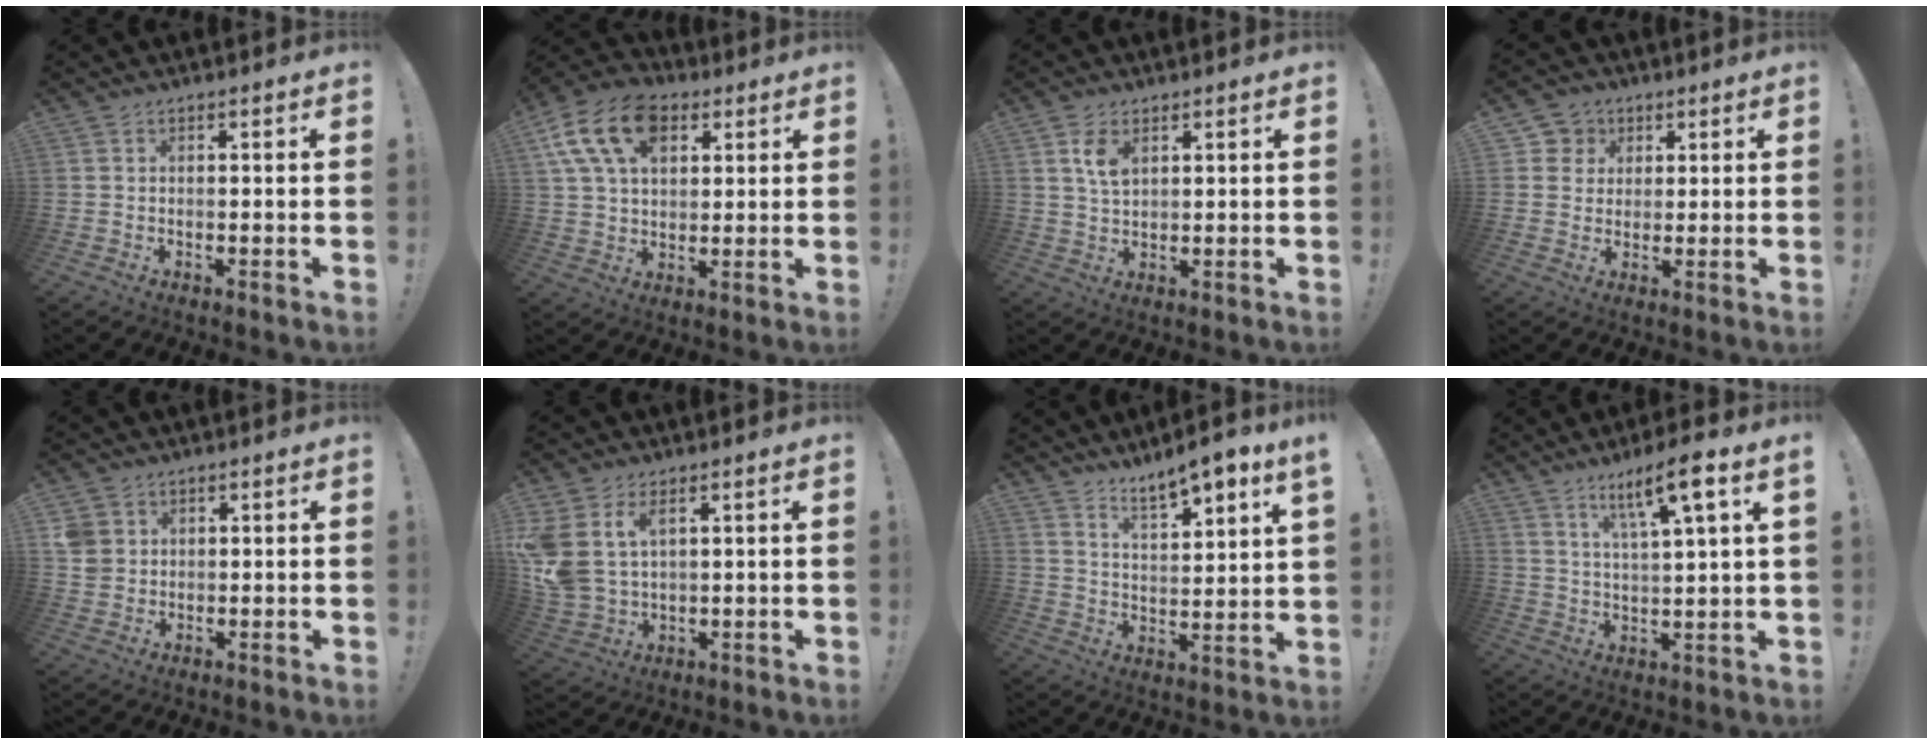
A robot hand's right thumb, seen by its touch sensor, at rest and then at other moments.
{"total": 16.9, "force": [7.0, 11.4, 10.3], "torque": [-0.174, -0.020, 0.134]}
{"total": 5.7, "force": [2.7, 3.1, 3.9], "torque": [-0.059, -0.010, 0.046]}
{"total": 5.8, "force": [1.9, 5.4, 0.7], "torque": [-0.011, -0.013, 0.038]}
{"total": 4.7, "force": [1.7, 4.2, 1.3], "torque": [-0.021, 0.000, 0.036]}
{"total": 9.7, "force": [4.6, 6.2, 5.8], "torque": [-0.129, -0.018, 0.090]}
{"total": 7.8, "force": [6.8, 0.5, 3.6], "torque": [-0.054, -0.058, 0.114]}
{"total": 10.6, "force": [6.1, 0.5, 8.6], "torque": [-0.135, -0.028, 0.091]}